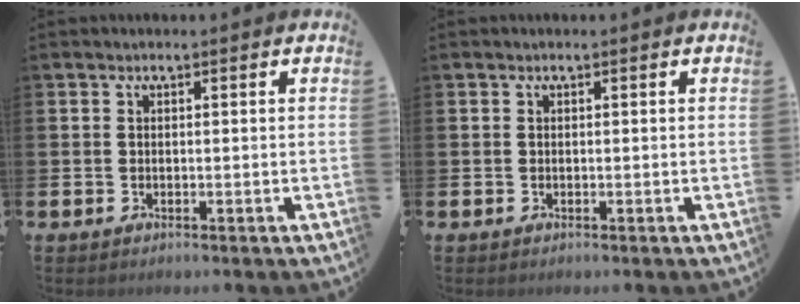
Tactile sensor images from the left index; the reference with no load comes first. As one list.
[{"total": 0.0}]